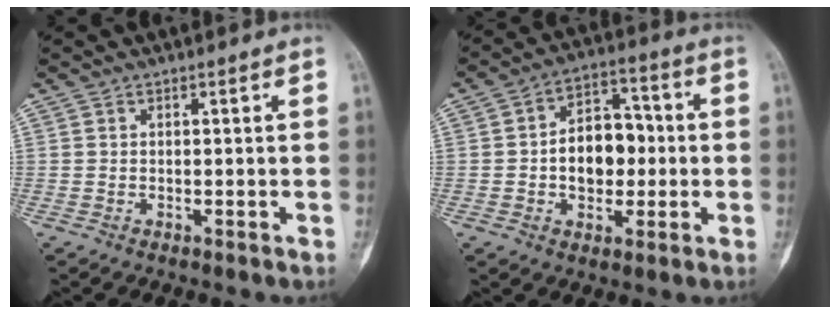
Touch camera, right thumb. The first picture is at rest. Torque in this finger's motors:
{"motor_torque": [1.29, 1.27, 0.64, -0.56, 0.06]}